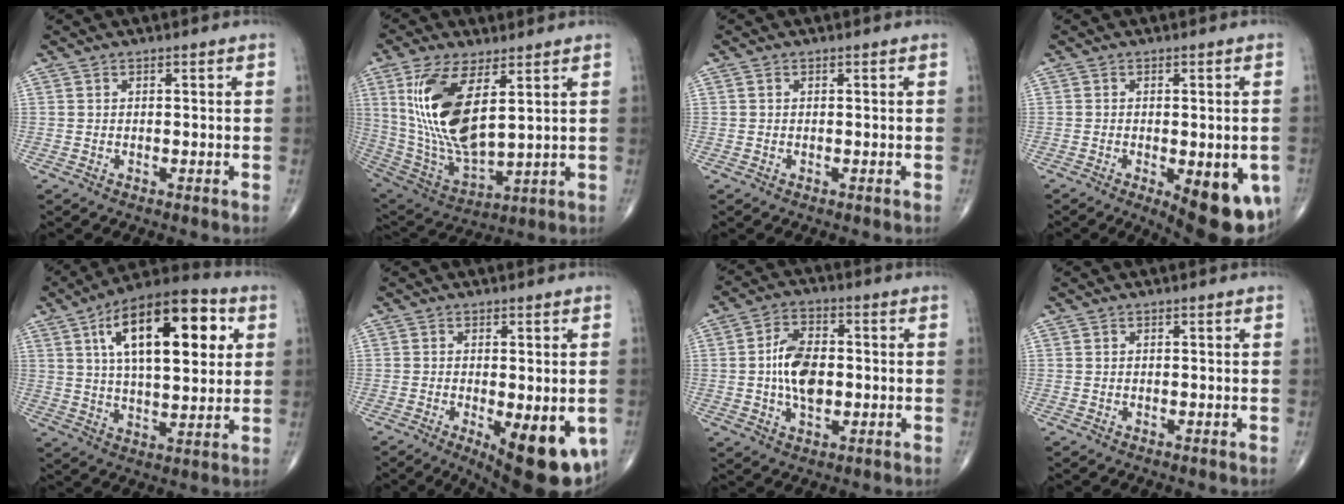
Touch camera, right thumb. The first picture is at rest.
{"total": 18.2, "force": [5.4, 7.5, 15.6], "torque": [-0.315, -0.029, 0.119]}
{"total": 0.0}
{"total": 13.2, "force": [-4.4, 4.9, 11.4], "torque": [-0.115, -0.009, -0.044]}
{"total": 21.9, "force": [7.0, 9.7, 18.4], "torque": [-0.270, 0.000, 0.104]}
{"total": 14.2, "force": [-4.4, 4.8, 12.6], "torque": [-0.140, -0.019, -0.047]}
{"total": 9.6, "force": [-0.3, 5.6, 7.7], "torque": [-0.128, 0.009, -0.008]}
{"total": 0.0}